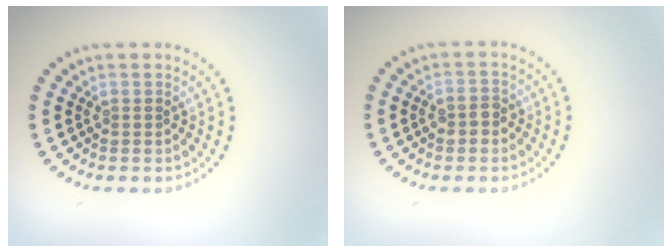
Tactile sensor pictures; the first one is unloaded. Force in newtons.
{"total": 1.6, "press": 1.6, "slide": 0.2}